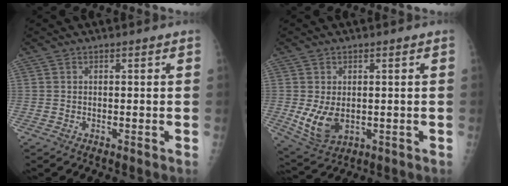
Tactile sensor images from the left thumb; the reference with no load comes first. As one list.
[{"total": 7.6, "force": [-0.6, 5.0, 5.7], "torque": [-0.104, -0.013, 0.005]}]